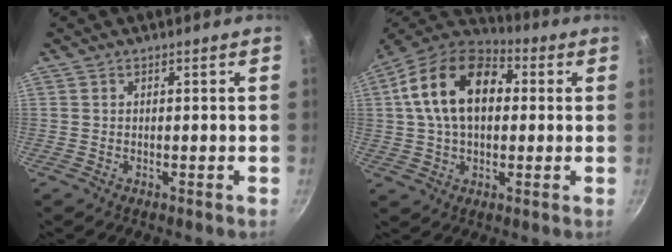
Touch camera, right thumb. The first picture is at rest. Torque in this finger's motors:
{"motor_torque": [0.32, 3.40, 1.44, -0.17, 0.49]}